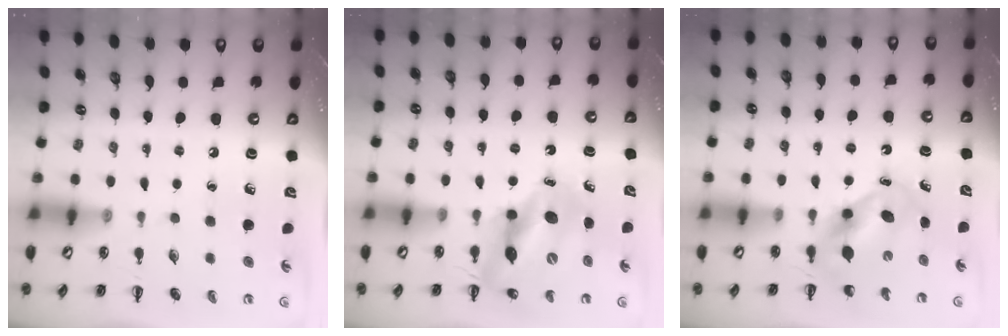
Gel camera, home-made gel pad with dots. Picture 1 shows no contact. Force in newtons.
{"total": 13.2, "press": 12.7, "slide": 3.8}
{"total": 5.5, "press": 5.4, "slide": 0.9}